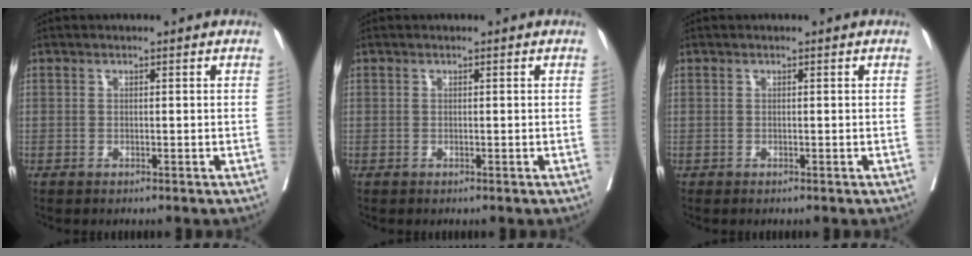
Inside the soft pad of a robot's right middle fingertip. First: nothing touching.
{"total": 0.0}
{"total": 0.0}